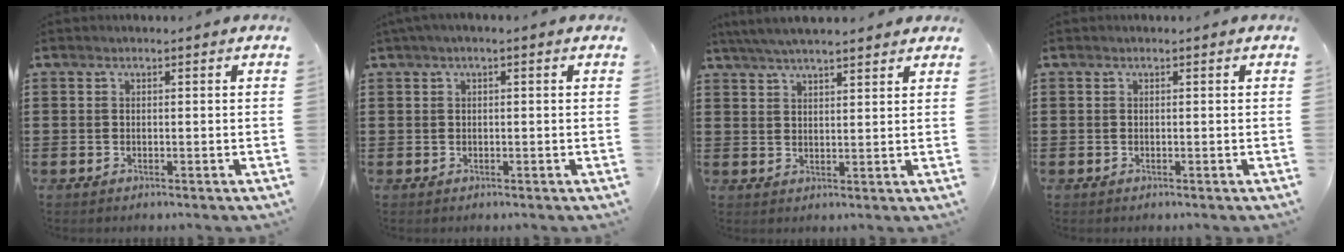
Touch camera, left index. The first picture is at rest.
{"total": 1.0, "force": [0.0, 0.1, 1.0], "torque": [-0.017, -0.002, 0.000]}
{"total": 4.6, "force": [4.1, 0.3, 2.1], "torque": [-0.051, -0.005, 0.075]}
{"total": 0.0}